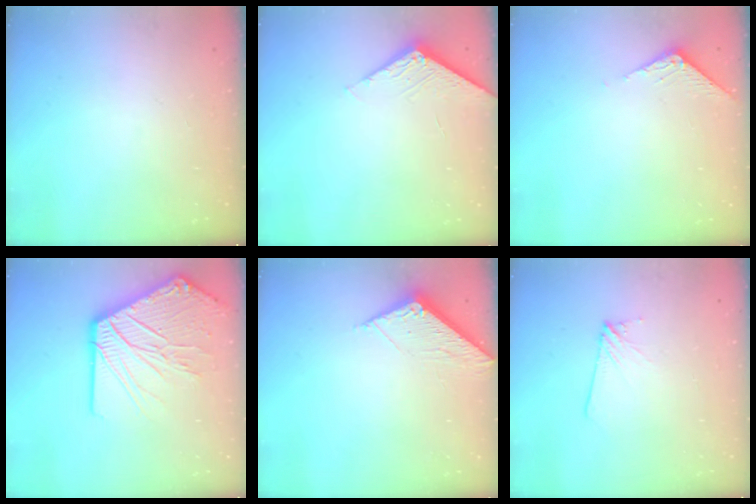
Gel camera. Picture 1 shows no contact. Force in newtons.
{"total": 3.6, "press": 3.6, "slide": 0.3}
{"total": 3.4, "press": 3.4, "slide": 0.2}
{"total": 23.5, "press": 23.2, "slide": 3.9}
{"total": 6.1, "press": 6.1, "slide": 0.3}
{"total": 4.3, "press": 4.2, "slide": 0.6}